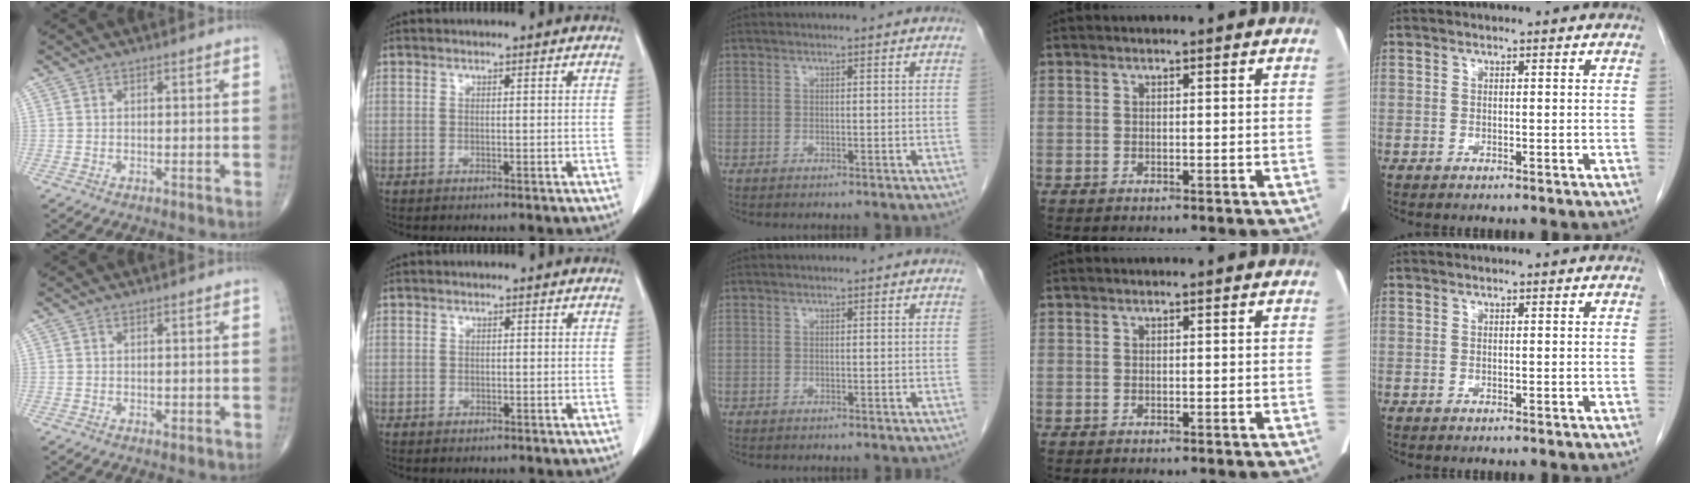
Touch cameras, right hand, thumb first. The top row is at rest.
{"thumb": {"total": 0.7, "force": [-0.1, 0.5, 0.5], "torque": [-0.004, -0.001, -0.002]}, "index": {"total": 0.7, "force": [-0.2, 0.7, 0.1], "torque": [-0.001, 0.004, -0.004]}}